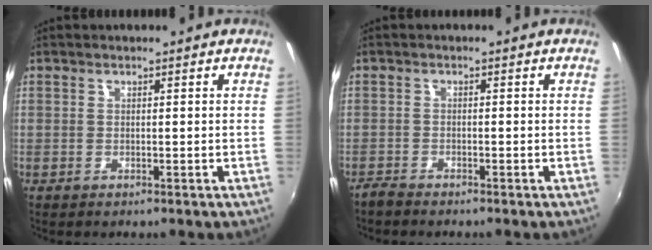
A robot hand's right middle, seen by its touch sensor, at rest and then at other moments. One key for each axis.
{"total": 1.9, "fx": -1.9, "fy": 0.2, "fz": 0.4, "tx": -0.016, "ty": -0.006, "tz": -0.039}